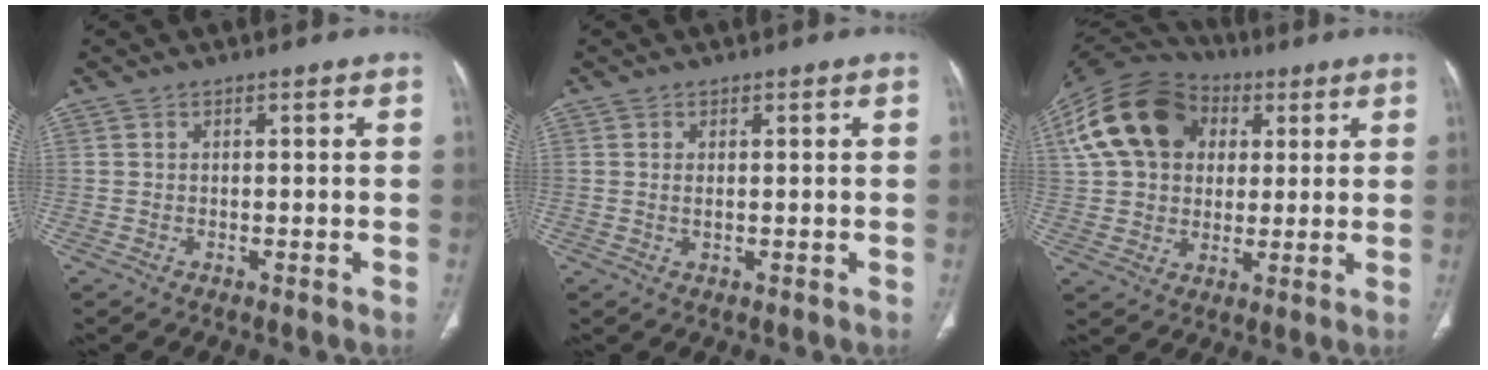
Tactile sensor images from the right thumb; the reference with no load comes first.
{"total": 0.9, "force": [0.1, 0.3, 0.8], "torque": [-0.019, -0.002, 0.005]}
{"total": 19.2, "force": [5.5, 14.4, 11.5], "torque": [-0.215, 0.019, 0.091]}